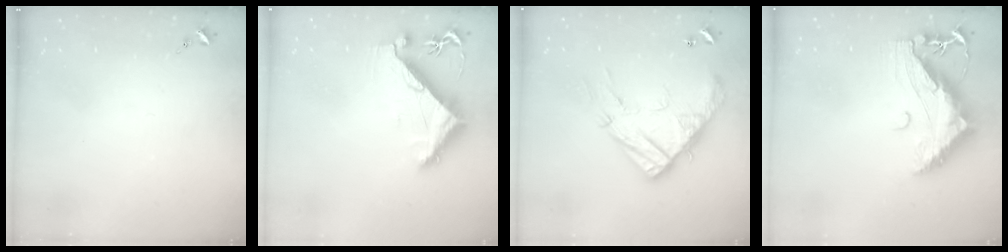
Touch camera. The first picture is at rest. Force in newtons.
{"total": 8.5, "press": 8.4, "slide": 1.4}
{"total": 17.3, "press": 17.3, "slide": 1.4}
{"total": 14.4, "press": 14.3, "slide": 1.4}